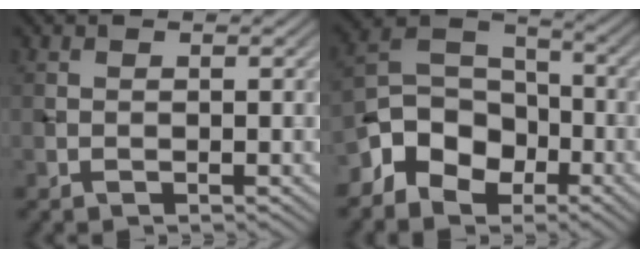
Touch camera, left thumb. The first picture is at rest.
{"total": 8.5, "force": [-4.8, 5.7, 4.1], "torque": [-0.084, -0.002, -0.114]}